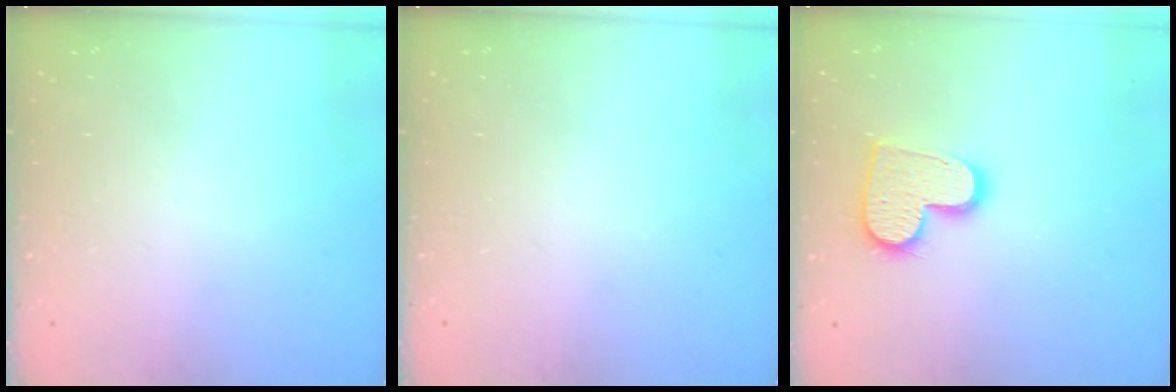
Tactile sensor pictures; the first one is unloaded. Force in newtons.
{"total": 0.0}
{"total": 13.8, "press": 13.7, "slide": 1.0}